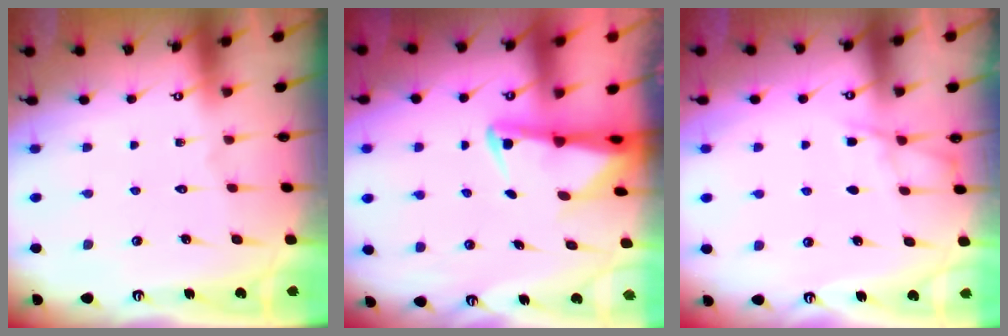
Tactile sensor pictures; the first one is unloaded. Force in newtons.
{"total": 2.8, "press": 2.8, "slide": 0.5}
{"total": 3.8, "press": 3.7, "slide": 0.6}